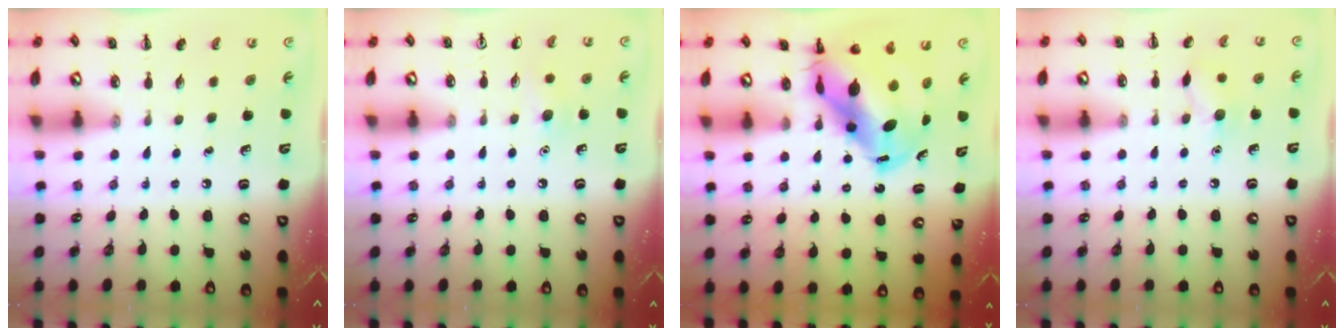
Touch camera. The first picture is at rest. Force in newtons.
{"total": 6.2, "press": 5.9, "slide": 1.8}
{"total": 11.6, "press": 11.3, "slide": 2.9}
{"total": 7.8, "press": 7.7, "slide": 1.3}